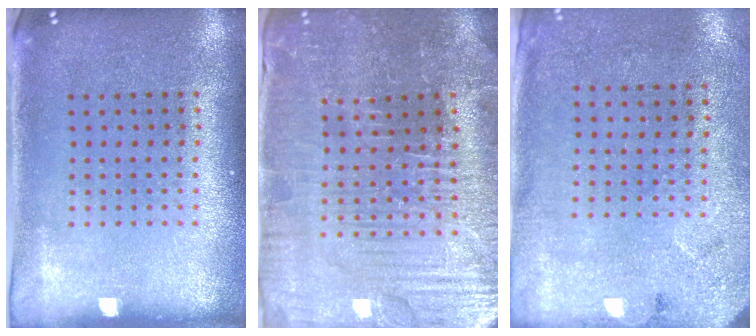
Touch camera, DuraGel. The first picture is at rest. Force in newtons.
{"total": 3.7, "press": 3.7, "slide": 0.4}
{"total": 2.7, "press": 2.2, "slide": 1.6}